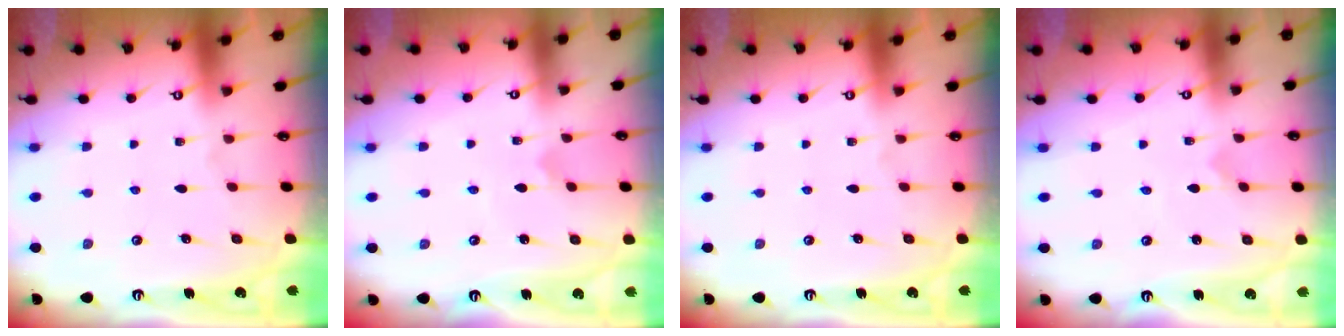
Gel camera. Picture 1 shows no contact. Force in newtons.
{"total": 2.0, "press": 2.0, "slide": 0.2}
{"total": 0.0}
{"total": 0.0}